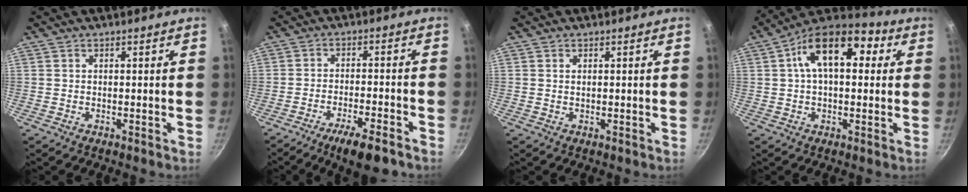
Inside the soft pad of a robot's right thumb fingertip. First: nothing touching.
{"total": 8.2, "force": [-5.6, 1.6, 5.8], "torque": [-0.093, 0.027, -0.087]}
{"total": 0.8, "force": [0.2, 0.4, 0.6], "torque": [-0.010, 0.001, 0.005]}
{"total": 15.8, "force": [4.0, 9.0, 12.4], "torque": [-0.165, 0.023, 0.044]}